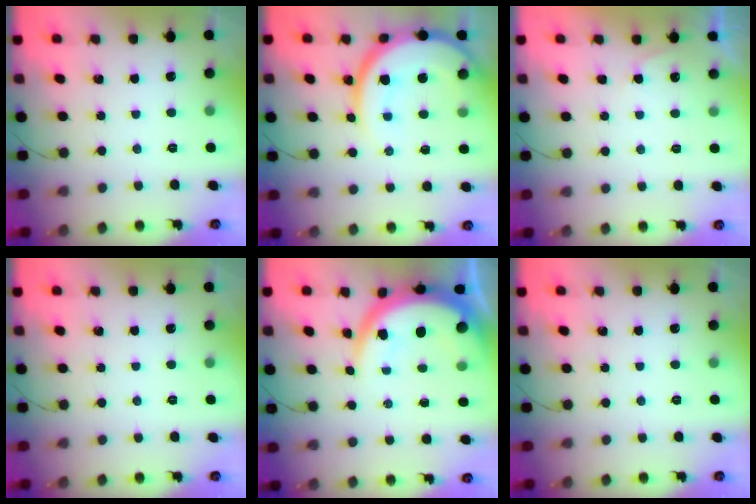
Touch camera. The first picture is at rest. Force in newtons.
{"total": 14.5, "press": 14.5, "slide": 1.1}
{"total": 3.8, "press": 3.3, "slide": 1.9}
{"total": 0.0}
{"total": 12.0, "press": 11.9, "slide": 1.0}
{"total": 0.0}